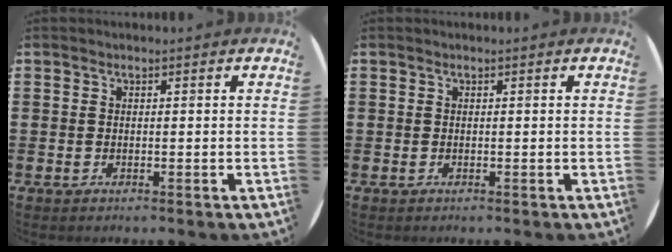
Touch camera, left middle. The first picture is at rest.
{"total": 0.0}